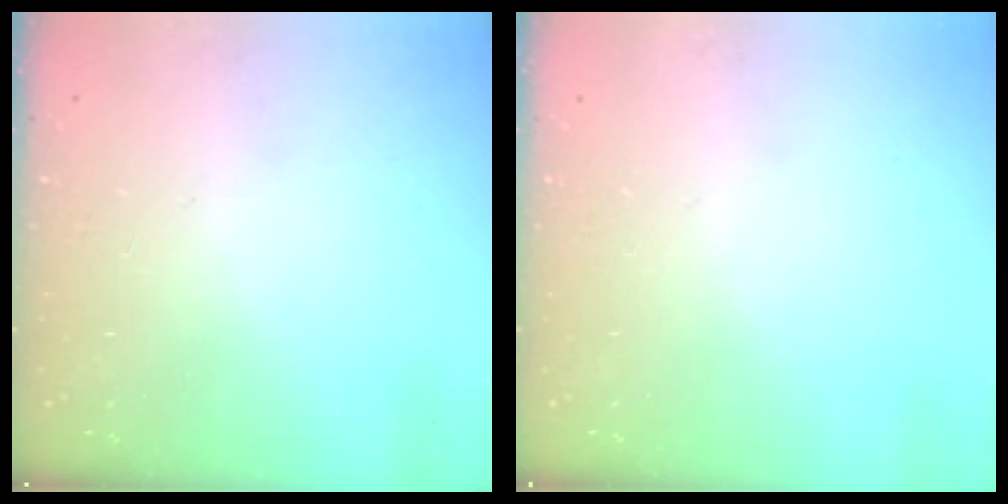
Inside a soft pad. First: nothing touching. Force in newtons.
{"total": 0.0}